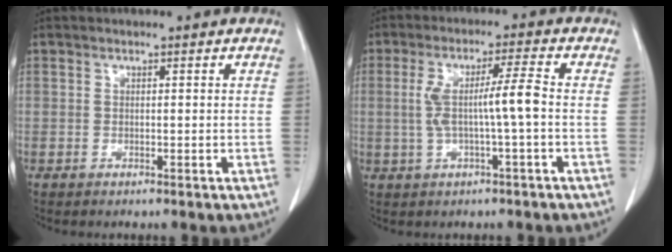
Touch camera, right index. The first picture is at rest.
{"total": 6.7, "force": [-0.3, -0.3, 6.7], "torque": [-0.133, 0.016, 0.000]}